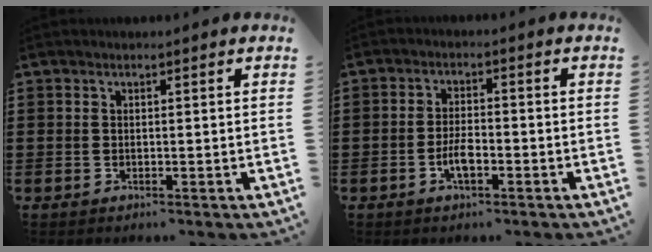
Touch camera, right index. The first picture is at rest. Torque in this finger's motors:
{"motor_torque": [1.73, 0.40, 0.35, 0.10]}